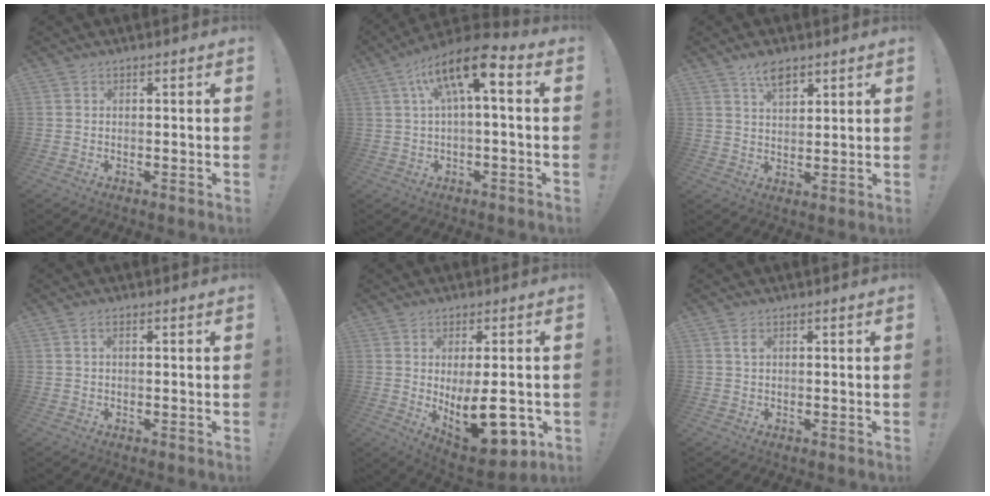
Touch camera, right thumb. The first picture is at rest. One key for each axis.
{"total": 13.1, "fx": 3.7, "fy": 4.0, "fz": 11.9, "tx": -0.200, "ty": -0.014, "tz": 0.056}
{"total": 6.6, "fx": 4.6, "fy": 3.1, "fz": 3.5, "tx": -0.050, "ty": -0.021, "tz": 0.081}
{"total": 1.4, "fx": 0.4, "fy": 0.6, "fz": 1.2, "tx": -0.024, "ty": 0.003, "tz": 0.007}
{"total": 15.9, "fx": -1.0, "fy": 6.2, "fz": 14.6, "tx": -0.210, "ty": -0.016, "tz": 0.002}
{"total": 1.5, "fx": 0.7, "fy": 0.9, "fz": 1.0, "tx": -0.015, "ty": 0.000, "tz": 0.011}